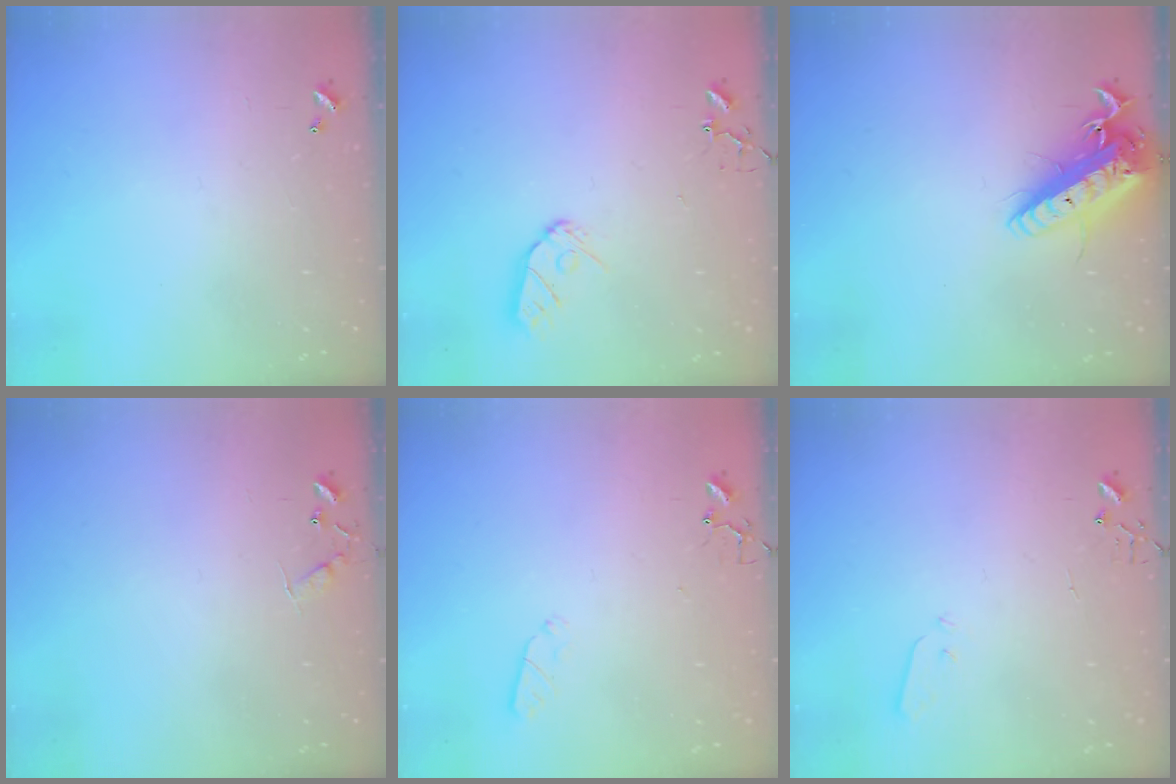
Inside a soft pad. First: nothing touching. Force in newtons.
{"total": 8.6, "press": 8.5, "slide": 0.7}
{"total": 17.4, "press": 17.0, "slide": 3.4}
{"total": 6.5, "press": 6.5, "slide": 0.6}
{"total": 2.9, "press": 2.8, "slide": 0.5}
{"total": 3.0, "press": 2.9, "slide": 0.7}